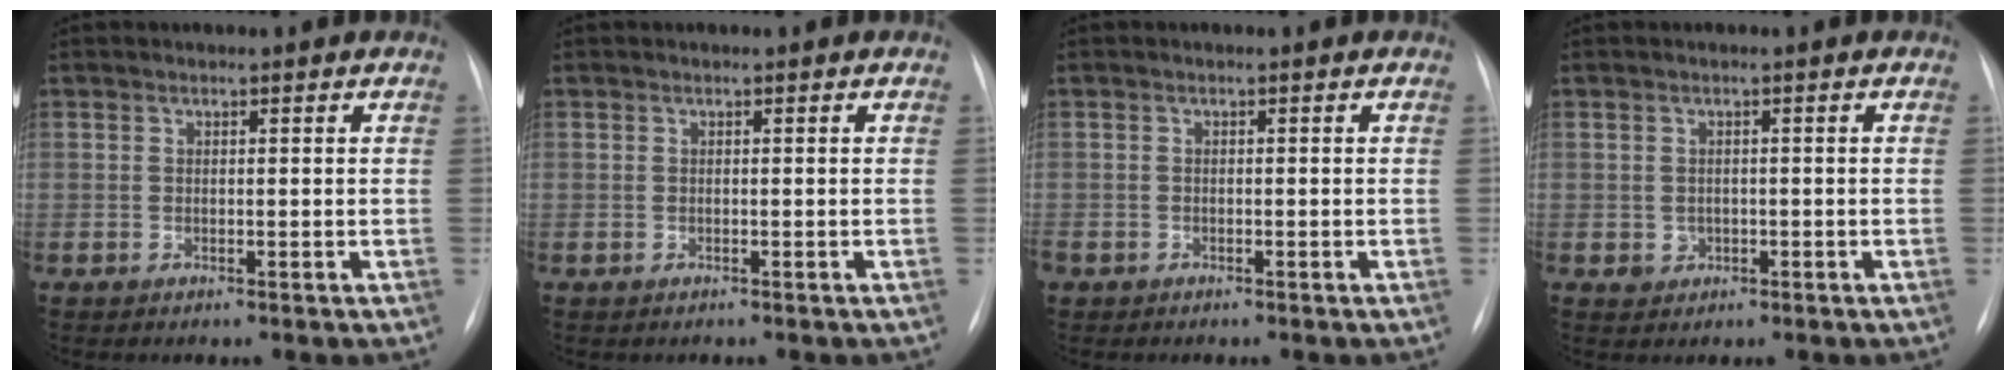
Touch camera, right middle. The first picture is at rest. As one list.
[{"total": 0.0}, {"total": 2.2, "force": [-1.5, 1.5, 0.7], "torque": [-0.020, -0.002, -0.024]}, {"total": 1.7, "force": [-0.4, 1.6, 0.5], "torque": [-0.006, 0.003, 0.001]}]